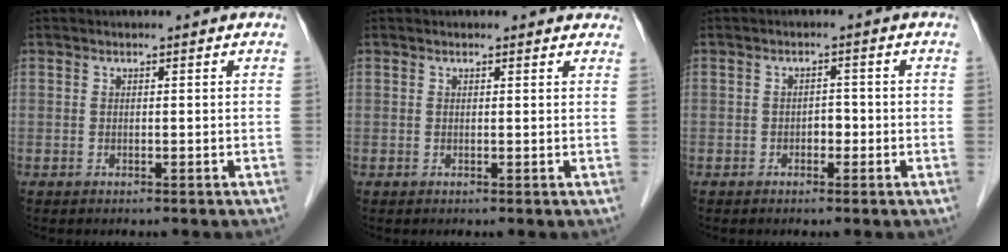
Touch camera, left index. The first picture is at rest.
{"total": 2.4, "force": [2.2, 0.7, 0.6], "torque": [-0.008, 0.004, 0.013]}
{"total": 1.7, "force": [-0.7, 1.1, 1.1], "torque": [-0.012, 0.005, -0.012]}